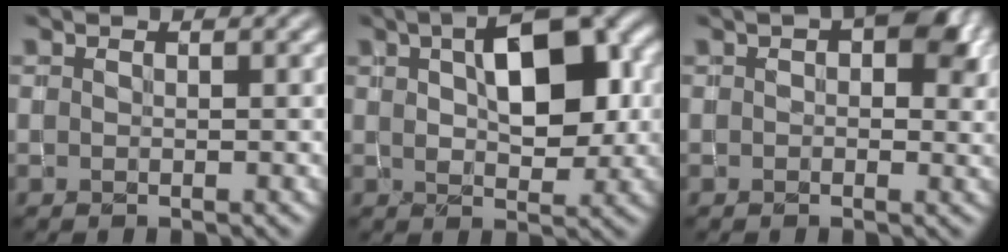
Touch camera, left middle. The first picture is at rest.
{"total": 8.0, "force": [2.1, 3.9, 6.7], "torque": [-0.099, 0.015, 0.030]}
{"total": 5.0, "force": [1.4, 3.0, 3.7], "torque": [-0.039, 0.005, 0.015]}